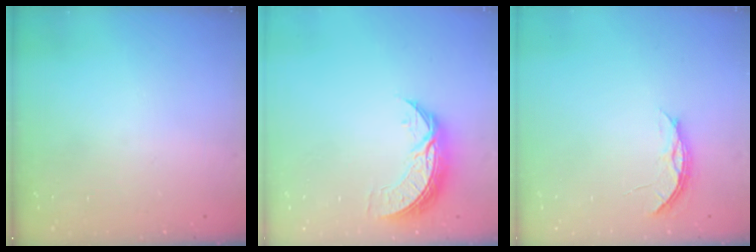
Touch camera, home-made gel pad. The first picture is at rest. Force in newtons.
{"total": 8.0, "press": 8.0, "slide": 0.7}
{"total": 3.9, "press": 3.9, "slide": 0.4}